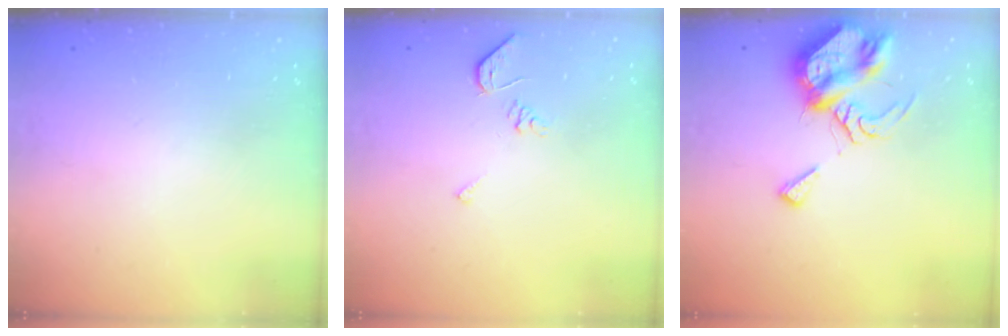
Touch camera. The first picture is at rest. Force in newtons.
{"total": 5.1, "press": 5.1, "slide": 0.6}
{"total": 9.6, "press": 9.5, "slide": 1.3}